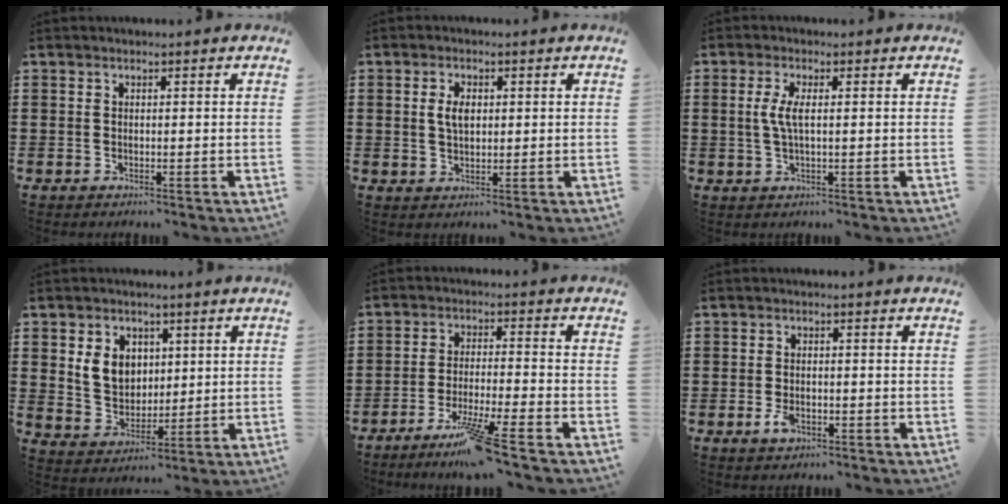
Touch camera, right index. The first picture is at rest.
{"total": 3.3, "force": [0.6, 1.8, 2.7], "torque": [-0.048, 0.007, 0.006]}
{"total": 3.5, "force": [0.3, 0.9, 3.4], "torque": [-0.080, -0.004, -0.001]}
{"total": 6.5, "force": [1.9, 5.4, 3.0], "torque": [-0.074, 0.016, 0.033]}
{"total": 8.0, "force": [-5.8, -0.5, 5.4], "torque": [-0.105, -0.015, -0.111]}
{"total": 2.4, "force": [-1.0, 1.3, 1.8], "torque": [-0.040, -0.005, -0.019]}